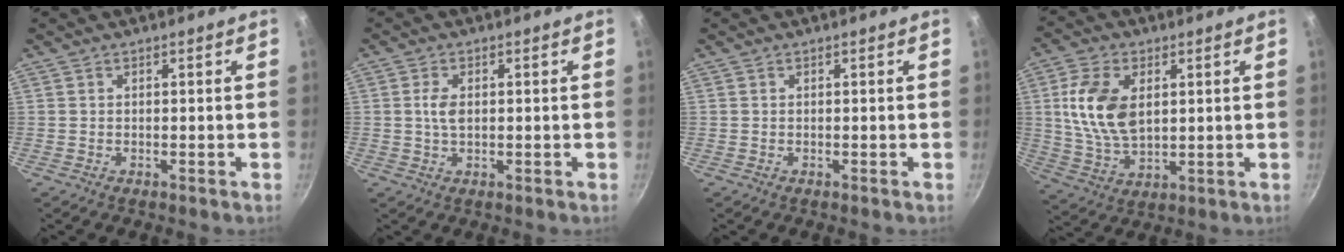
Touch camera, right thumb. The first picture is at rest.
{"total": 3.1, "force": [0.3, 1.8, 2.5], "torque": [-0.046, 0.003, 0.005]}
{"total": 0.0}
{"total": 12.8, "force": [2.6, 7.8, 9.8], "torque": [-0.179, -0.014, 0.055]}